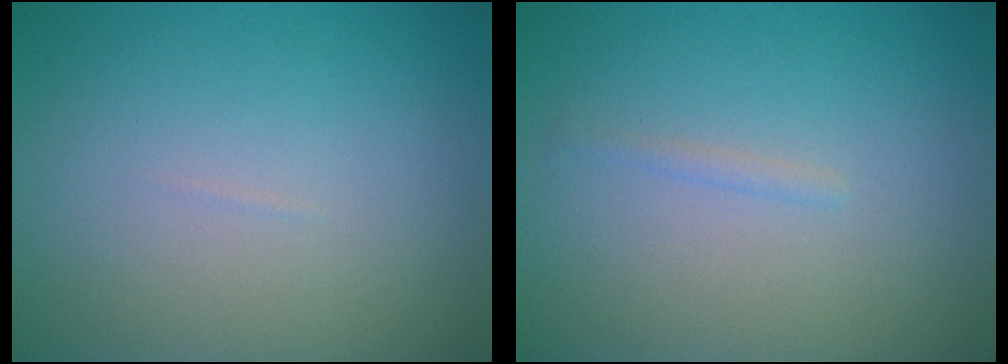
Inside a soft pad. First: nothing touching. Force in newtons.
{"total": 0.6, "press": 0.6, "slide": 0.0}